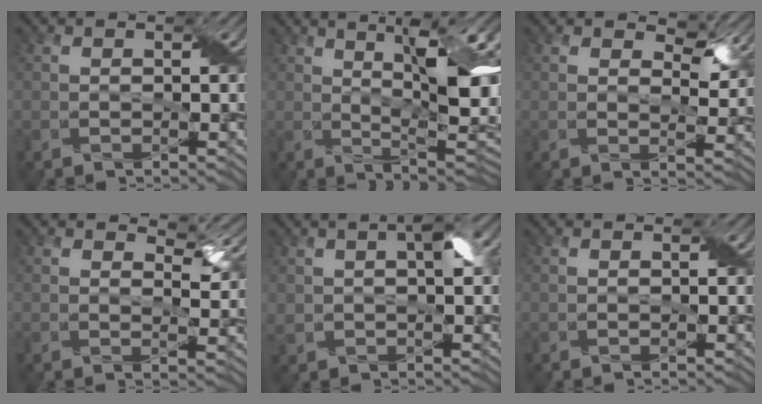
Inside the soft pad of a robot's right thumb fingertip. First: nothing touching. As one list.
[{"total": 15.0, "force": [3.9, 4.7, 13.7], "torque": [-0.204, 0.025, 0.059]}, {"total": 4.7, "force": [3.1, 2.3, 2.7], "torque": [-0.045, -0.006, 0.044]}, {"total": 4.1, "force": [3.0, 1.7, 2.3], "torque": [-0.040, -0.005, 0.046]}, {"total": 5.5, "force": [1.1, 2.7, 4.6], "torque": [-0.093, 0.010, 0.017]}, {"total": 0.0}]